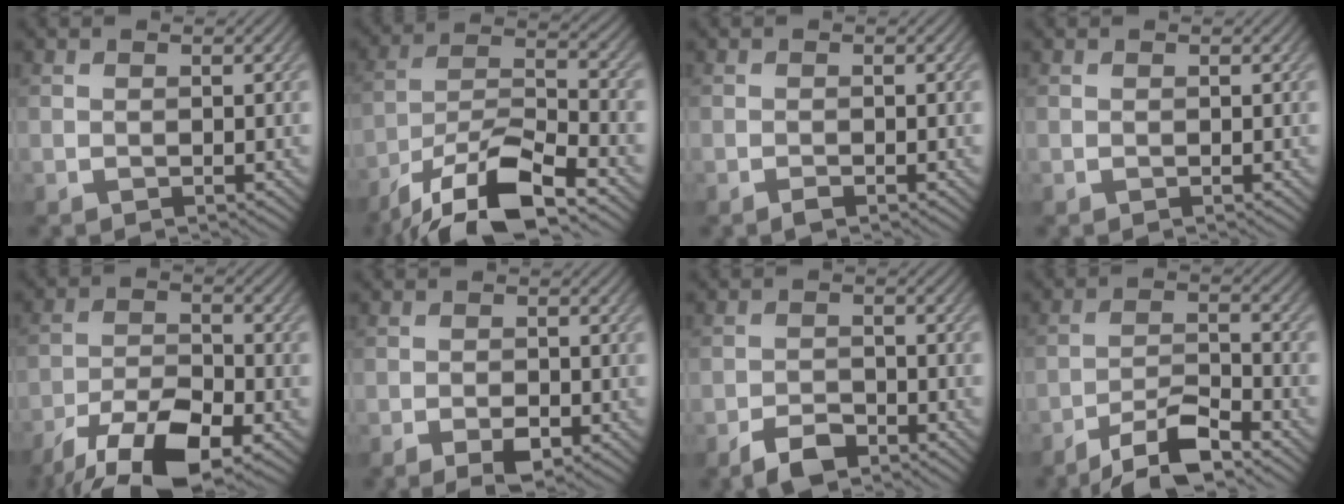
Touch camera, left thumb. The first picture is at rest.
{"total": 13.7, "force": [-9.7, 4.0, 8.8], "torque": [-0.168, -0.004, -0.190]}
{"total": 0.7, "force": [-0.6, 0.1, 0.4], "torque": [-0.007, 0.001, -0.010]}
{"total": 0.0}
{"total": 12.2, "force": [-8.4, 4.2, 7.7], "torque": [-0.146, -0.010, -0.155]}
{"total": 2.6, "force": [-1.4, 1.0, 1.9], "torque": [-0.030, -0.002, -0.024]}
{"total": 3.7, "force": [-2.8, 1.6, 1.9], "torque": [-0.034, 0.000, -0.056]}
{"total": 7.3, "force": [-5.4, 1.6, 4.6], "torque": [-0.085, 0.003, -0.103]}